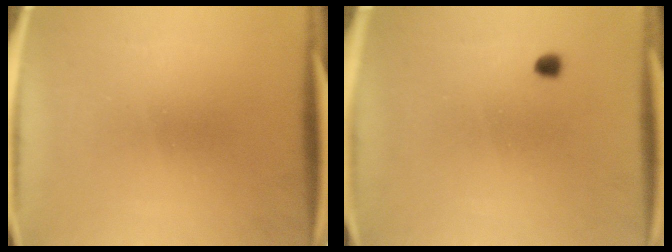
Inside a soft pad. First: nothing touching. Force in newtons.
{"total": 1.0}